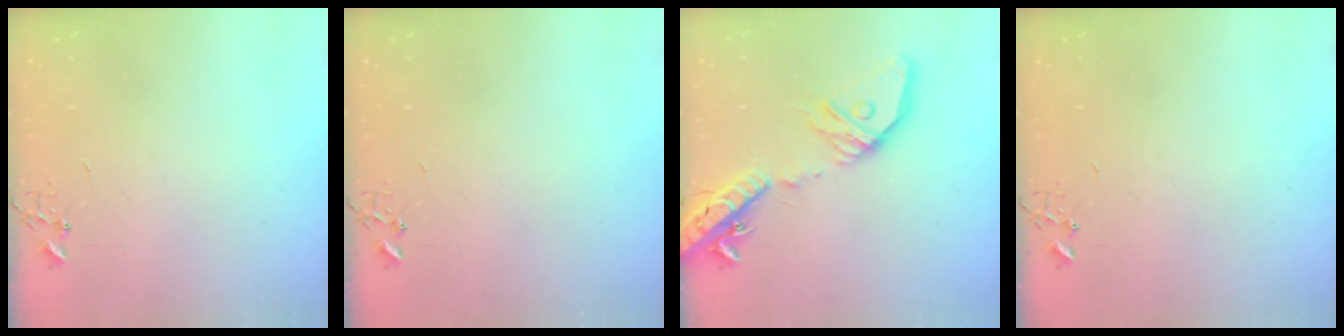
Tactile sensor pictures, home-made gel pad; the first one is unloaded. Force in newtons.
{"total": 0.0}
{"total": 23.1, "press": 22.8, "slide": 3.6}
{"total": 0.0}